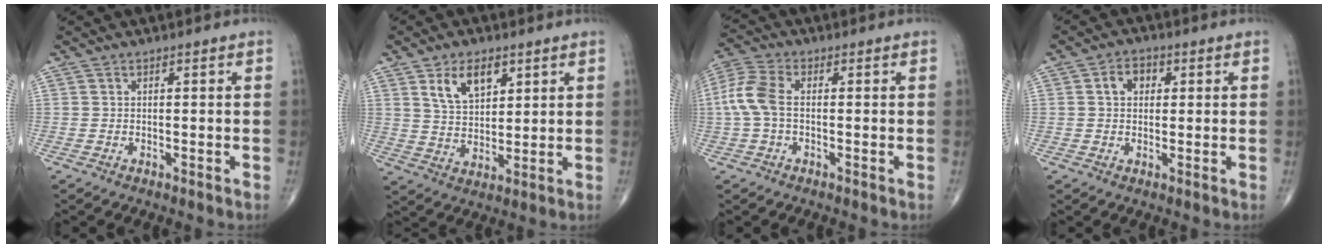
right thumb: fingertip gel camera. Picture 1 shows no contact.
{"total": 8.5, "force": [4.2, 4.8, 5.6], "torque": [-0.079, -0.022, 0.081]}
{"total": 7.5, "force": [-0.1, 4.3, 6.1], "torque": [-0.153, 0.022, -0.008]}
{"total": 4.2, "force": [1.0, 3.1, 2.6], "torque": [-0.032, 0.010, 0.012]}